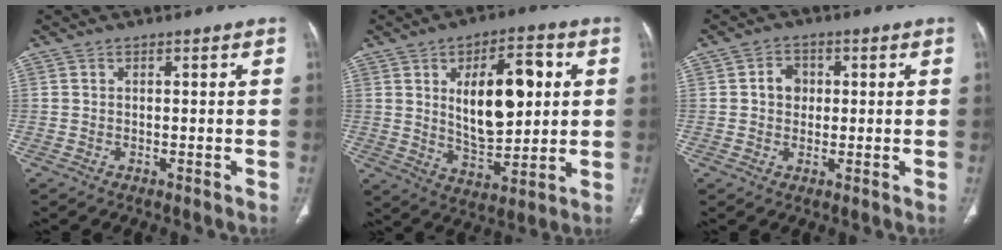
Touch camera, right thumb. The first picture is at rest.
{"total": 16.3, "force": [3.4, 8.1, 13.7], "torque": [-0.183, -0.009, 0.063]}
{"total": 3.9, "force": [0.5, 3.3, 2.0], "torque": [-0.013, 0.007, 0.004]}